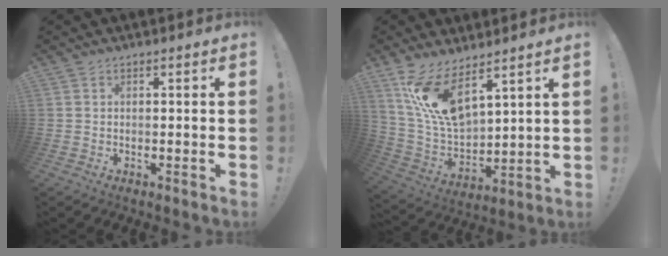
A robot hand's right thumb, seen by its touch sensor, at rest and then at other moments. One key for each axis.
{"total": 14.7, "fx": 9.9, "fy": 5.6, "fz": 9.4, "tx": -0.198, "ty": -0.071, "tz": 0.183}